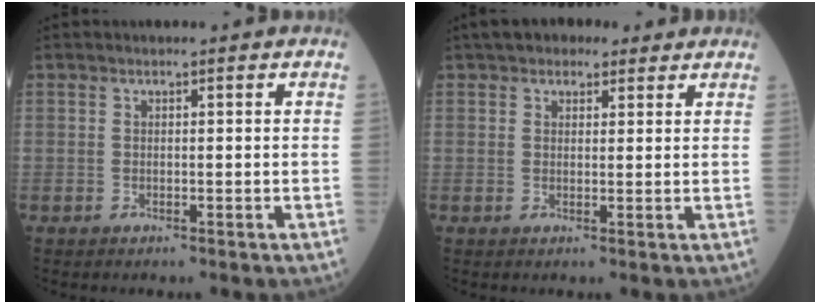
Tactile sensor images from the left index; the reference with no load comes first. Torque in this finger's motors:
{"motor_torque": [1.07, -1.07, 0.25, 0.06]}